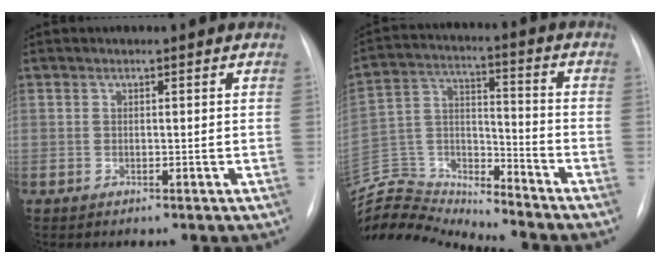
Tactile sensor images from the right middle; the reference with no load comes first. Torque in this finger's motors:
{"motor_torque": [0.94, -1.19, 0.16, 0.13]}